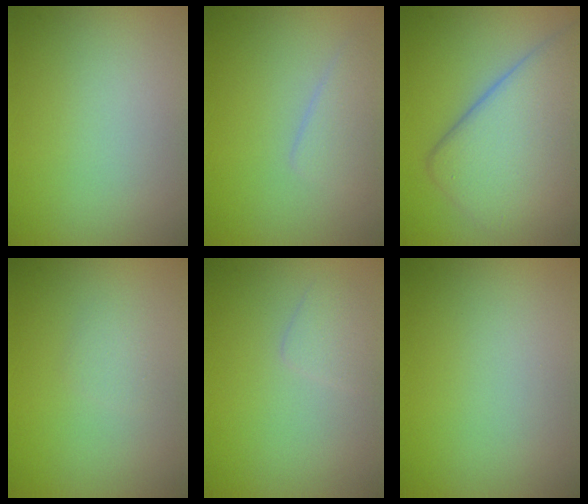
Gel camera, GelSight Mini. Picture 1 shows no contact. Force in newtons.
{"total": 2.2, "press": 2.2, "slide": 0.0}
{"total": 9.5, "press": 9.5, "slide": 0.3}
{"total": 0.9, "press": 0.9, "slide": 0.0}
{"total": 1.4, "press": 1.4, "slide": 0.1}
{"total": 0.0}